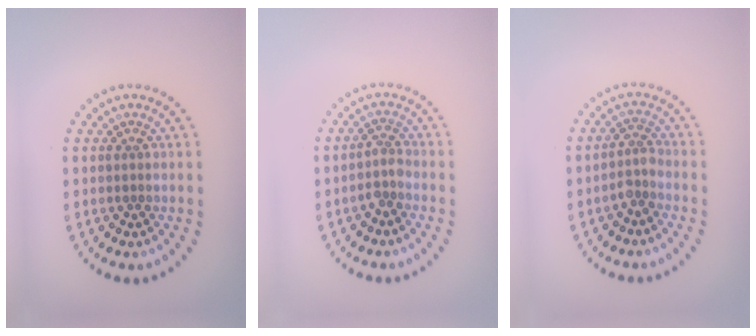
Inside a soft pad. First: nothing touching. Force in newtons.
{"total": 1.6, "press": 1.2, "slide": 1.0}
{"total": 1.7, "press": 1.2, "slide": 1.2}